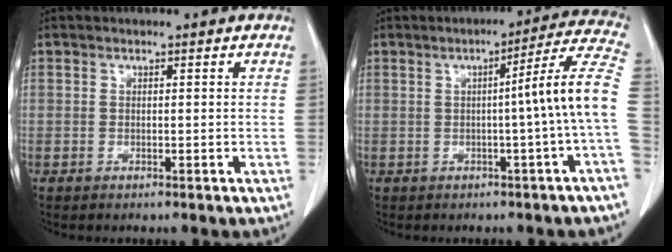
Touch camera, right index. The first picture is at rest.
{"total": 10.8, "force": [-1.0, -1.6, 10.6], "torque": [-0.135, 0.019, -0.016]}